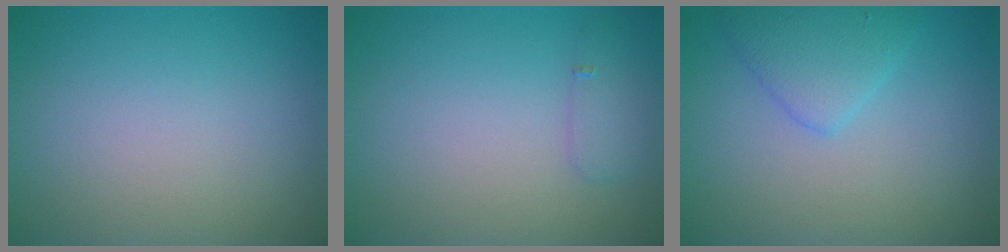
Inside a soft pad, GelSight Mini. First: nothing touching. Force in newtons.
{"total": 1.4, "press": 1.4, "slide": 0.0}
{"total": 2.7, "press": 2.7, "slide": 0.2}